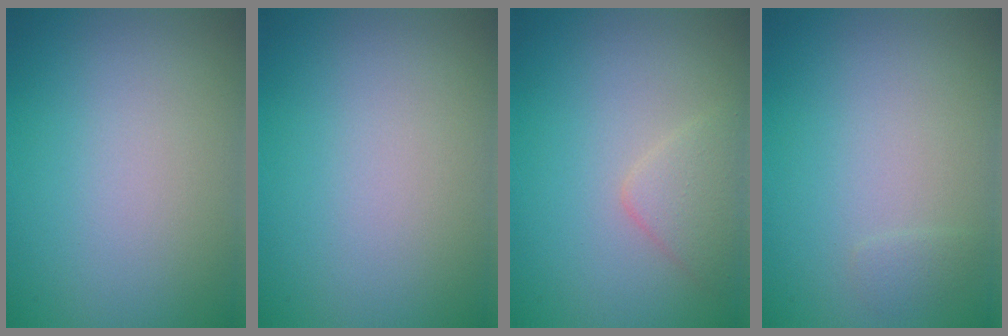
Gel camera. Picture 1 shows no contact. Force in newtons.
{"total": 0.0}
{"total": 2.1, "press": 2.1, "slide": 0.2}
{"total": 0.6, "press": 0.6, "slide": 0.0}